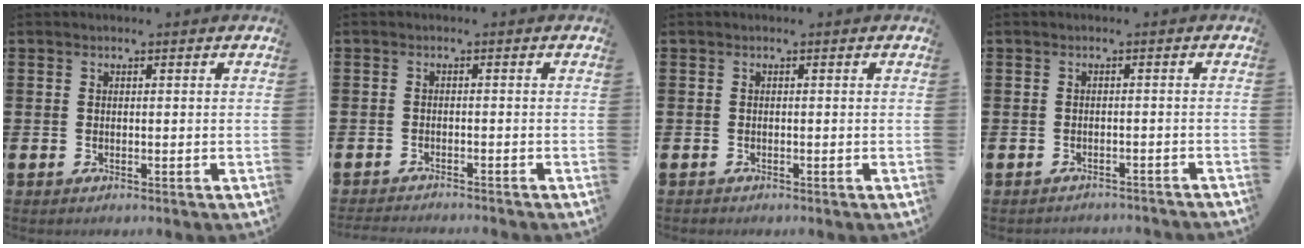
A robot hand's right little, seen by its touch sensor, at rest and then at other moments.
{"total": 1.3, "force": [-1.3, -0.1, 0.1], "torque": [-0.003, 0.001, -0.025]}
{"total": 0.0}
{"total": 1.1, "force": [-1.1, 0.0, 0.0], "torque": [-0.003, 0.002, -0.022]}